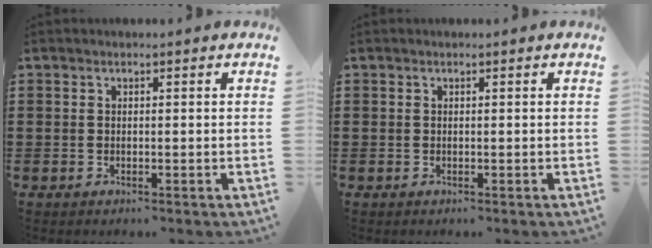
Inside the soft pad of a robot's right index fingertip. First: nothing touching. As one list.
[{"total": 0.0}]